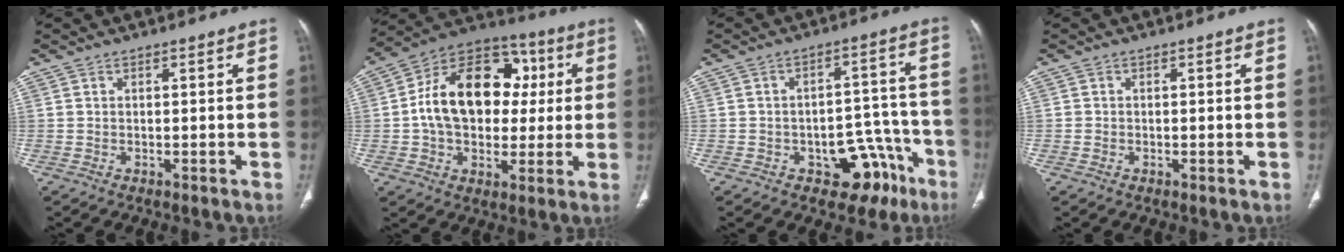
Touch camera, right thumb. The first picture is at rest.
{"total": 20.6, "force": [2.1, 14.7, 14.3], "torque": [-0.199, 0.027, 0.030]}
{"total": 11.8, "force": [-6.4, 7.5, 6.5], "torque": [-0.029, 0.062, -0.078]}
{"total": 0.6, "force": [-0.2, 0.5, 0.2], "torque": [0.000, 0.002, -0.005]}